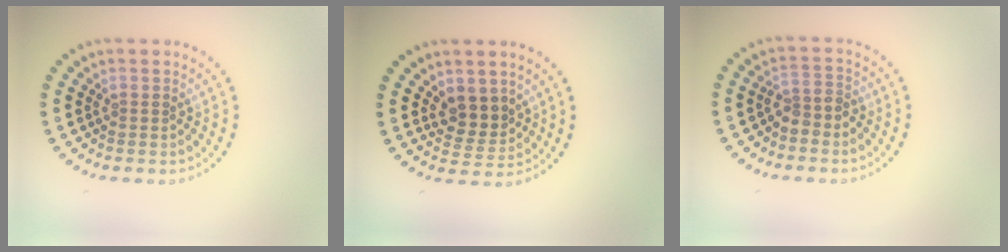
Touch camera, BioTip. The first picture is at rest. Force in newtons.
{"total": 2.8, "press": 2.5, "slide": 1.3}
{"total": 2.0, "press": 1.6, "slide": 1.3}